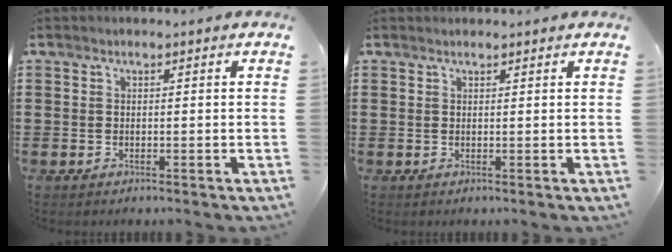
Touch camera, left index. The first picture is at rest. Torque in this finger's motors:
{"motor_torque": [0.07, -0.03, 0.07, -0.01]}